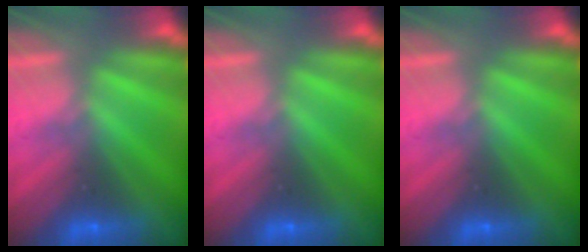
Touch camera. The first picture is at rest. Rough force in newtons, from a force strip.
{"total": 0.0}
{"total": 0.0}